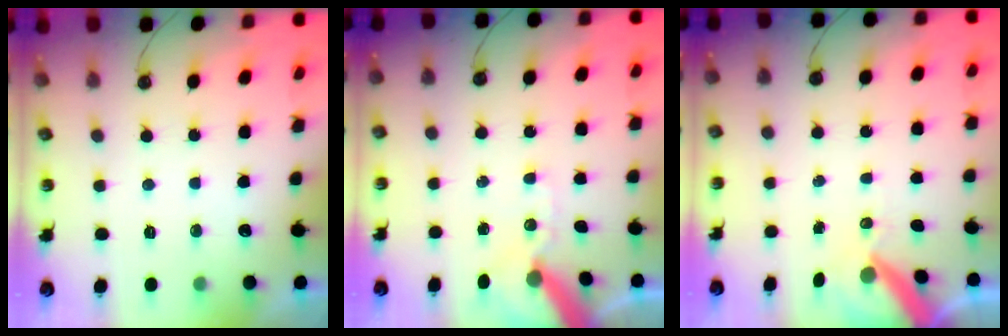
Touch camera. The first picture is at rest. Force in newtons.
{"total": 10.6, "press": 10.5, "slide": 1.6}
{"total": 8.6, "press": 8.5, "slide": 1.3}